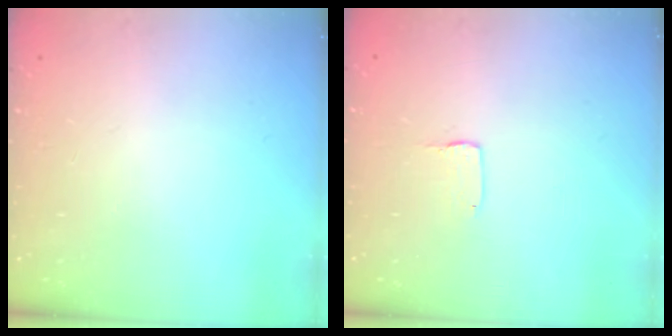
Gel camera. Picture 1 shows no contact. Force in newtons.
{"total": 1.0, "press": 1.0, "slide": 0.1}